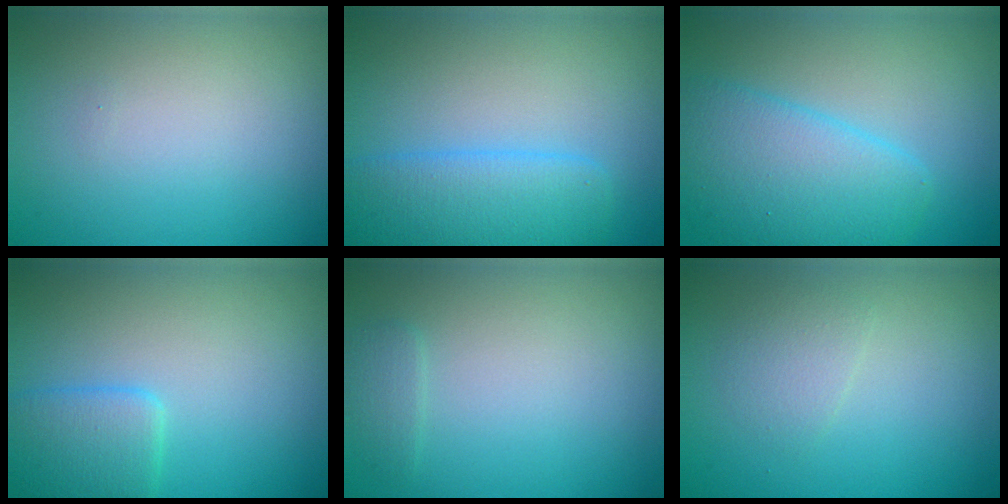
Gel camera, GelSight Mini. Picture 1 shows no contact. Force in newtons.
{"total": 4.9, "press": 4.9, "slide": 0.1}
{"total": 5.7, "press": 5.7, "slide": 0.3}
{"total": 2.9, "press": 2.9, "slide": 0.2}
{"total": 1.1, "press": 1.1, "slide": 0.1}
{"total": 1.6, "press": 1.6, "slide": 0.1}